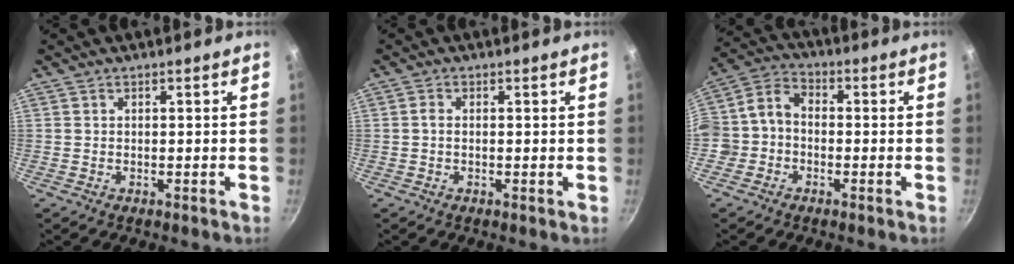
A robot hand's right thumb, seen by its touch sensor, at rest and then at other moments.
{"total": 1.2, "force": [0.0, 0.5, 1.1], "torque": [-0.024, 0.002, -0.004]}
{"total": 7.6, "force": [-1.7, 6.1, 4.1], "torque": [-0.065, 0.031, -0.053]}